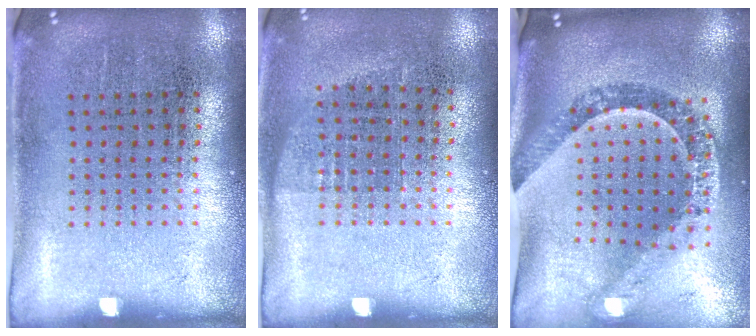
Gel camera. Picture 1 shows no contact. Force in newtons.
{"total": 0.6, "press": 0.6, "slide": 0.2}
{"total": 1.7, "press": 1.5, "slide": 0.9}